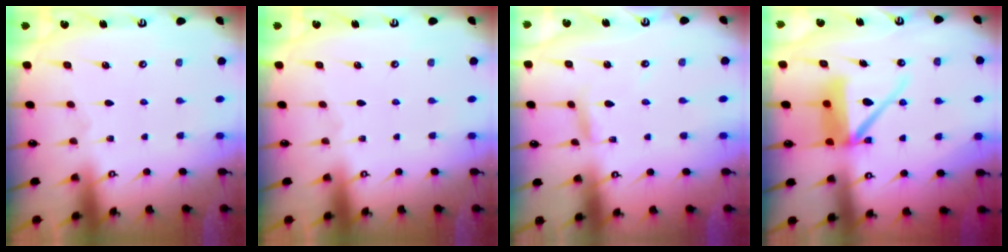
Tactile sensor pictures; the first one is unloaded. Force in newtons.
{"total": 0.0}
{"total": 2.8, "press": 2.8, "slide": 0.1}
{"total": 11.3, "press": 11.2, "slide": 1.6}